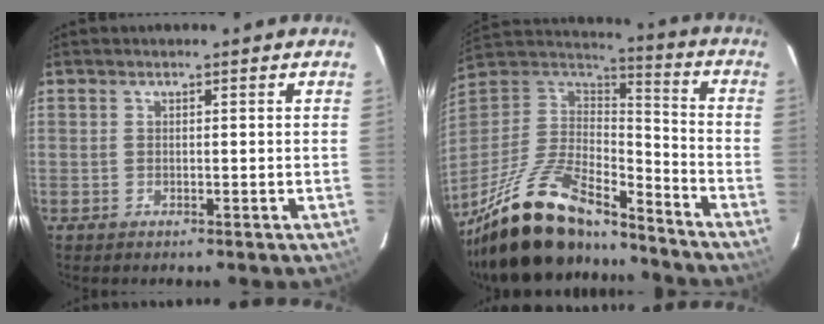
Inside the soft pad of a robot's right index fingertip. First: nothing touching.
{"total": 26.4, "force": [-19.9, 8.9, 15.0], "torque": [-0.305, -0.025, -0.337]}